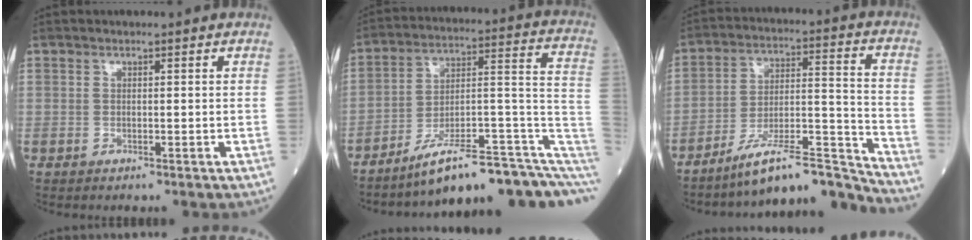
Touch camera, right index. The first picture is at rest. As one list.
[{"total": 18.1, "force": [-11.8, 3.7, 13.2], "torque": [-0.131, 0.063, -0.173]}, {"total": 14.4, "force": [-13.3, 0.1, 5.7], "torque": [-0.074, 0.043, -0.222]}]